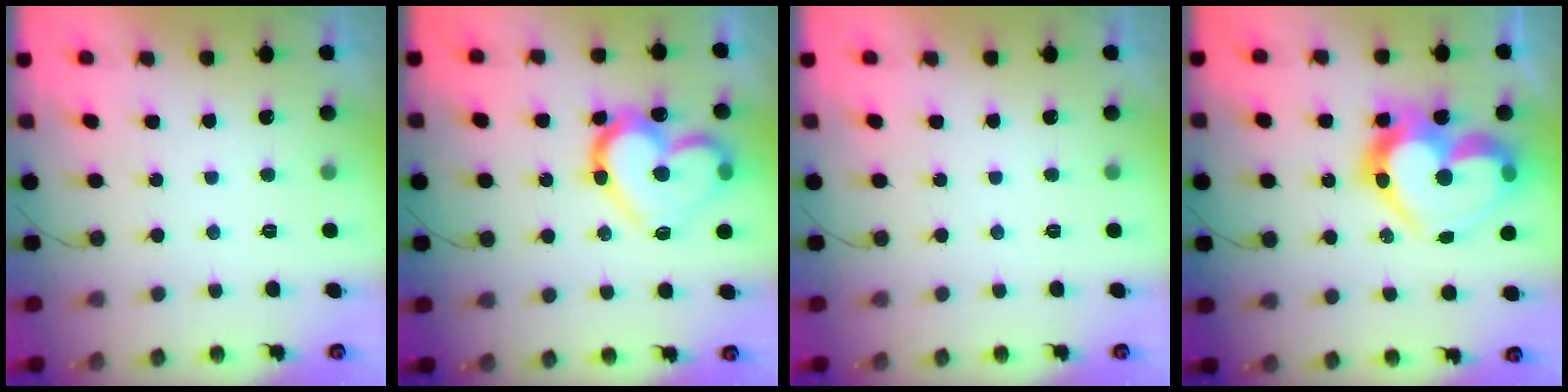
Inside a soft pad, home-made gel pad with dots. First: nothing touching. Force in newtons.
{"total": 18.5, "press": 18.3, "slide": 2.3}
{"total": 0.0}
{"total": 21.6, "press": 21.5, "slide": 2.4}